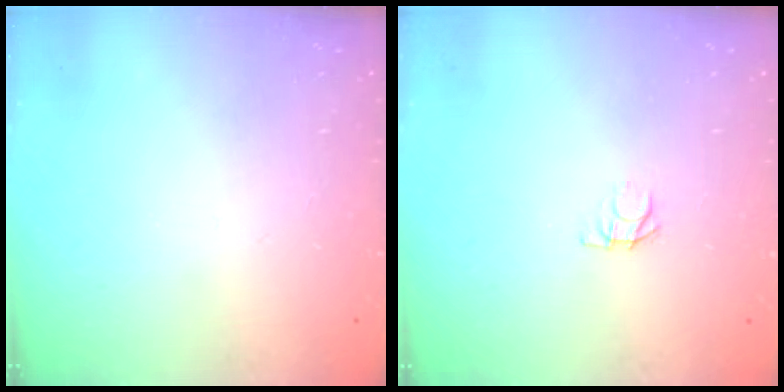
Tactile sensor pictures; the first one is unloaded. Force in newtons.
{"total": 2.7, "press": 2.7, "slide": 0.3}